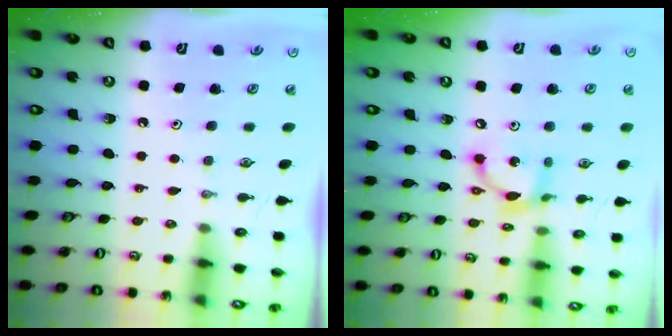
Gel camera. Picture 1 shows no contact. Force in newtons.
{"total": 10.3, "press": 10.3, "slide": 0.4}